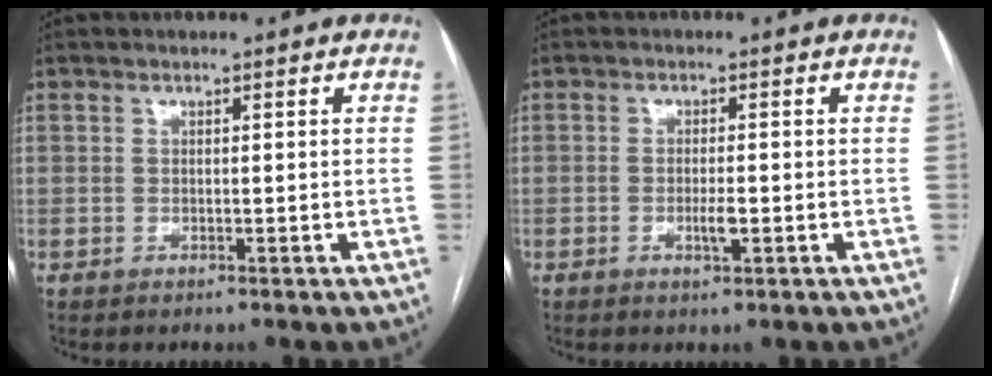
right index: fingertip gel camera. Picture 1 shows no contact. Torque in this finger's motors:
{"motor_torque": [0.69, 0.12, 0.11, 0.04]}